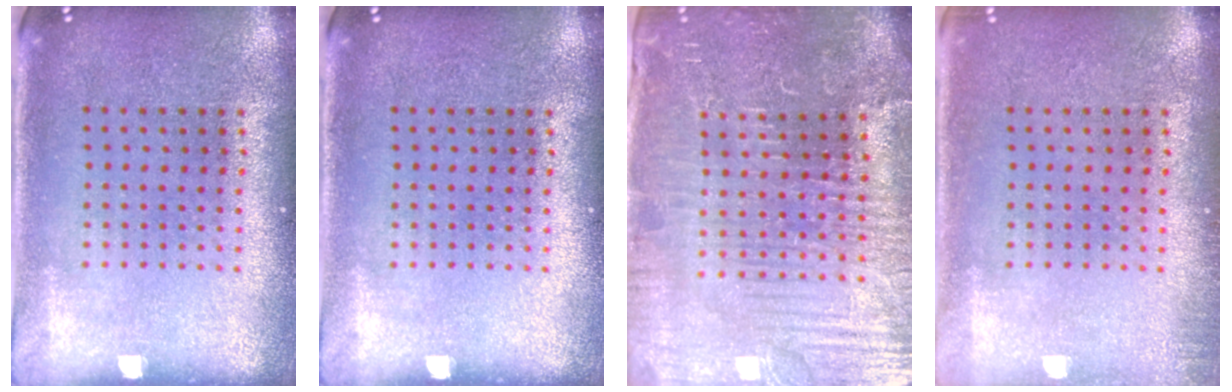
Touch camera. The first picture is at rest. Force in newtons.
{"total": 0.0}
{"total": 4.7, "press": 4.5, "slide": 1.5}
{"total": 0.9, "press": 0.9, "slide": 0.2}